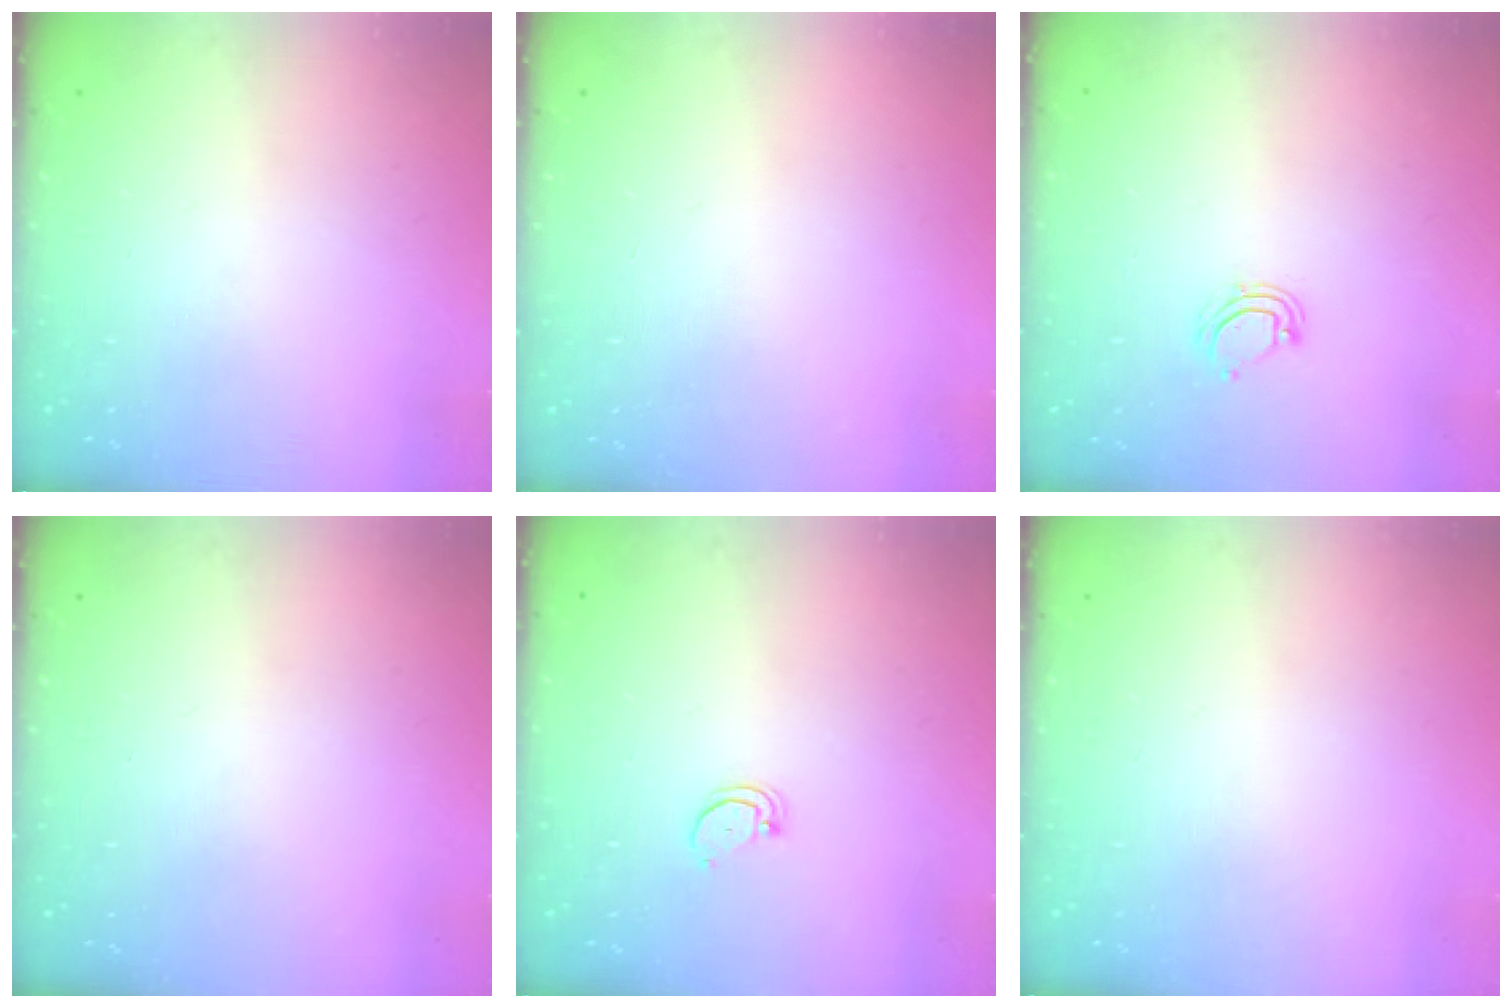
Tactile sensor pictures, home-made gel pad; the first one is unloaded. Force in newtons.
{"total": 0.0}
{"total": 4.8, "press": 4.8, "slide": 0.4}
{"total": 0.0}
{"total": 2.5, "press": 2.5, "slide": 0.2}
{"total": 0.0}